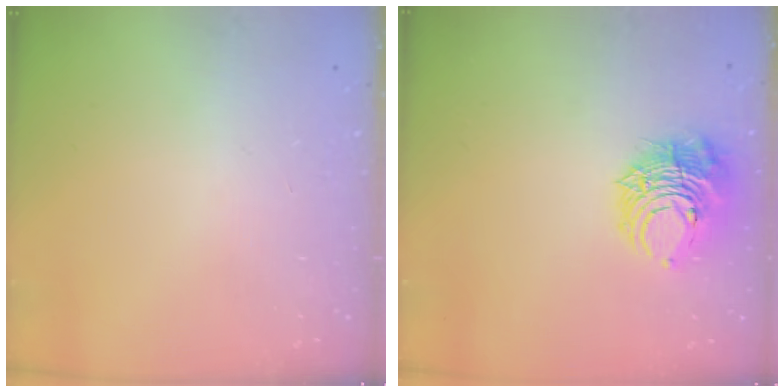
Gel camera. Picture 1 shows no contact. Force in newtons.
{"total": 11.0, "press": 11.0, "slide": 0.8}